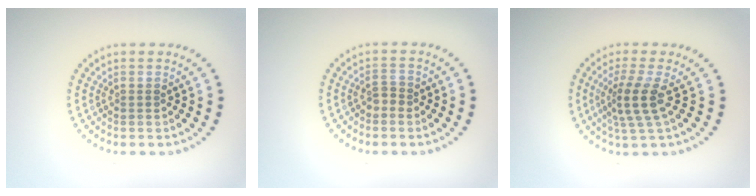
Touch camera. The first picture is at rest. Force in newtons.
{"total": 1.2, "press": 1.1, "slide": 0.5}
{"total": 3.2, "press": 2.4, "slide": 2.1}